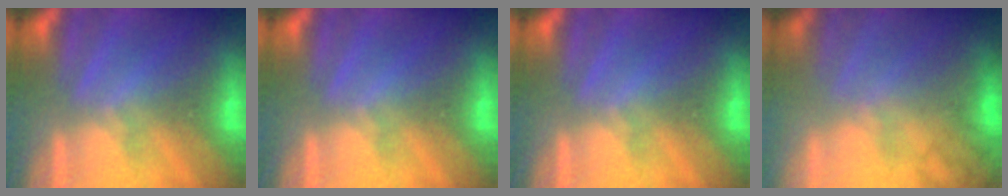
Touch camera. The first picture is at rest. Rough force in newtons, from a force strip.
{"total": 0.0}
{"total": 0.0}
{"total": 3.8}